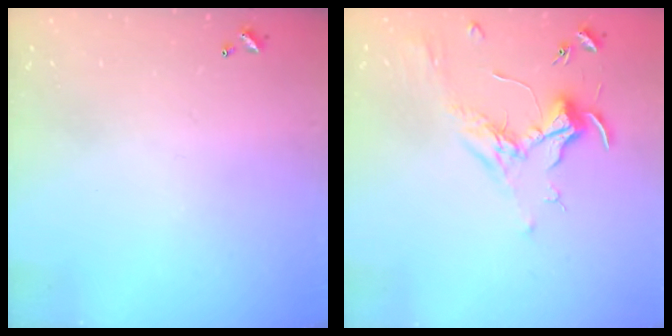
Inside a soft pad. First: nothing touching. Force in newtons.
{"total": 1.8, "press": 1.6, "slide": 0.8}